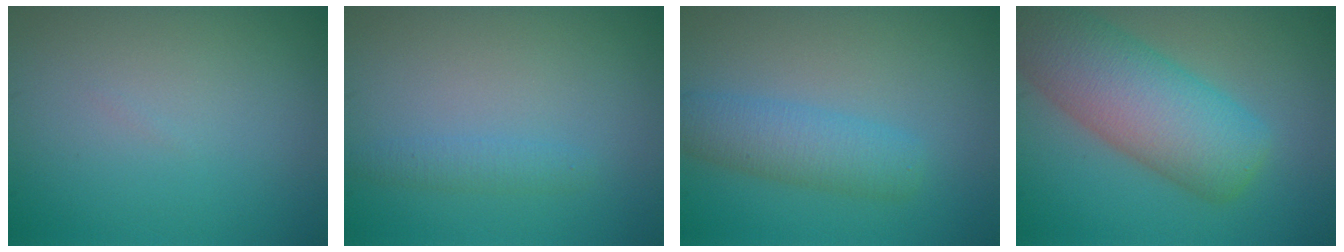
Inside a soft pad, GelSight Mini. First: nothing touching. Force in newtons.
{"total": 1.3, "press": 1.3, "slide": 0.0}
{"total": 3.7, "press": 3.7, "slide": 0.2}
{"total": 8.8, "press": 8.8, "slide": 0.4}